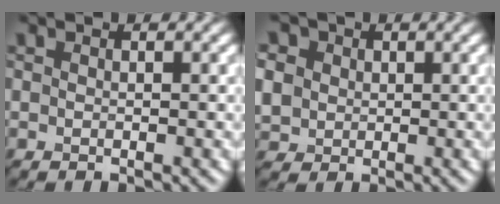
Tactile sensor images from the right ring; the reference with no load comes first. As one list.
[{"total": 7.2, "force": [2.2, 6.1, 3.2], "torque": [-0.086, 0.024, 0.025]}]